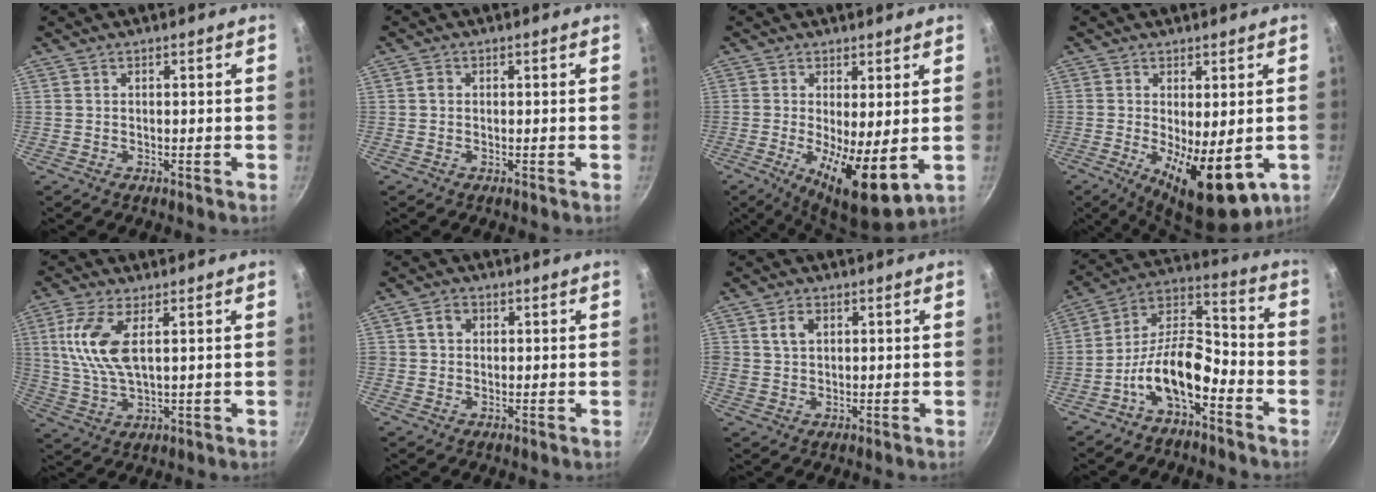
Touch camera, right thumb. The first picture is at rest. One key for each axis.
{"total": 1.0, "fx": 0.0, "fy": 0.9, "fz": 0.5, "tx": -0.008, "ty": 0.006, "tz": -0.001}
{"total": 10.6, "fx": -0.8, "fy": 3.2, "fz": 10.1, "tx": -0.159, "ty": -0.020, "tz": -0.006}
{"total": 12.4, "fx": -2.5, "fy": 4.7, "fz": 11.2, "tx": -0.157, "ty": -0.012, "tz": -0.022}
{"total": 10.4, "fx": 2.8, "fy": 4.4, "fz": 9.0, "tx": -0.189, "ty": -0.002, "tz": 0.060}
{"total": 3.2, "fx": 0.8, "fy": 2.7, "fz": 1.5, "tx": -0.009, "ty": 0.005, "tz": 0.010}
{"total": 3.9, "fx": 1.3, "fy": 2.8, "fz": 2.3, "tx": -0.029, "ty": 0.001, "tz": 0.025}
{"total": 12.9, "fx": -6.2, "fy": 6.0, "fz": 9.6, "tx": -0.155, "ty": 0.069, "tz": -0.127}